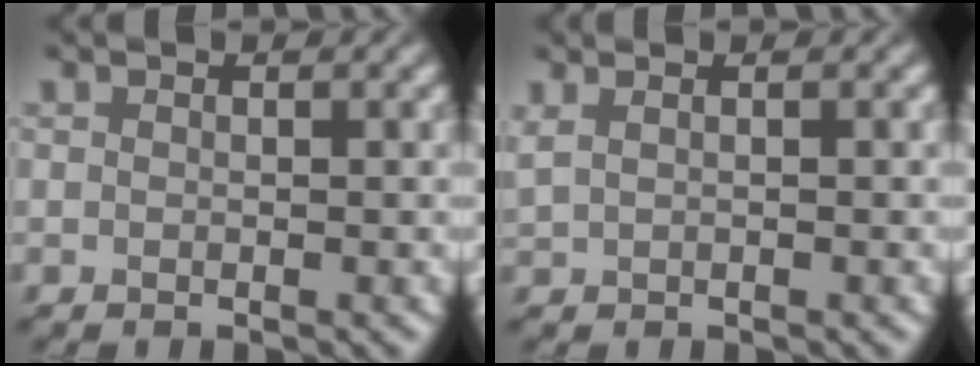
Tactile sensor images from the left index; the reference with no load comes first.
{"total": 1.0, "force": [0.7, 0.3, 0.7], "torque": [-0.017, 0.001, 0.014]}